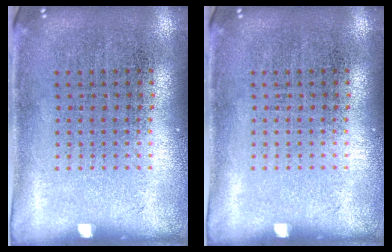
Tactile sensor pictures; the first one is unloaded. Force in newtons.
{"total": 0.0}